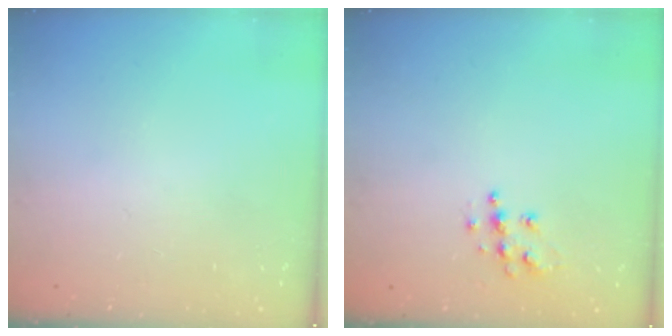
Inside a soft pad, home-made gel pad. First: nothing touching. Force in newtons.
{"total": 7.7, "press": 7.7, "slide": 0.3}